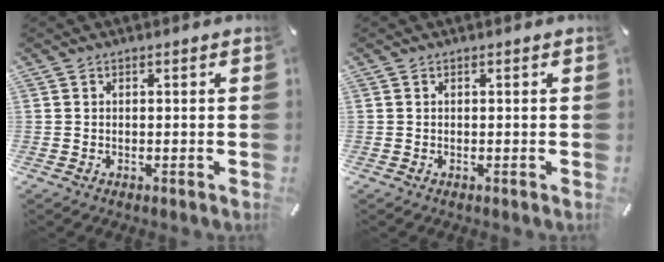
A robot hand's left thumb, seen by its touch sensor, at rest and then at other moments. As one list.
[{"total": 0.0}]